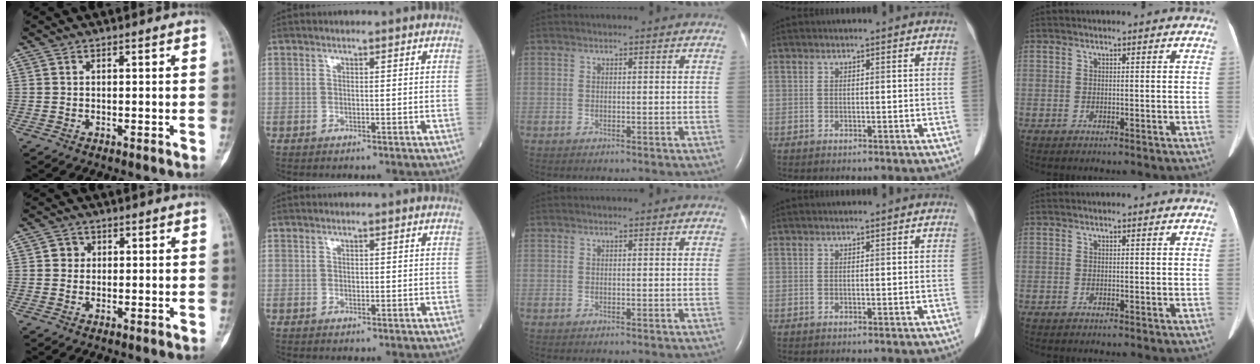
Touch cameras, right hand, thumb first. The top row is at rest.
{"thumb": {"total": 2.1, "force": [0.4, 2.0, 0.5], "torque": [0.004, 0.004, 0.001]}}